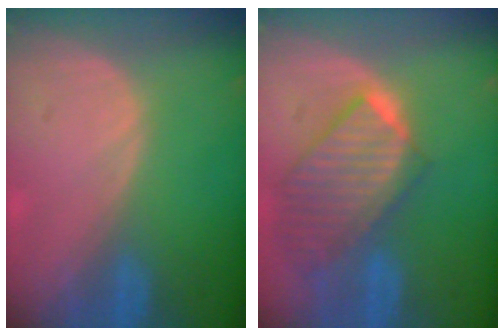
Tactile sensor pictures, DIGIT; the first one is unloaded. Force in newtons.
{"total": 9.8, "press": 8.6, "slide": 4.8}